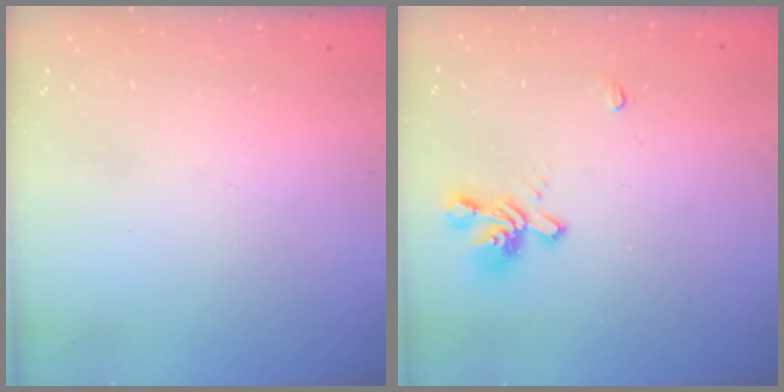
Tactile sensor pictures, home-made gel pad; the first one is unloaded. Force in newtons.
{"total": 1.5, "press": 1.0, "slide": 1.1}